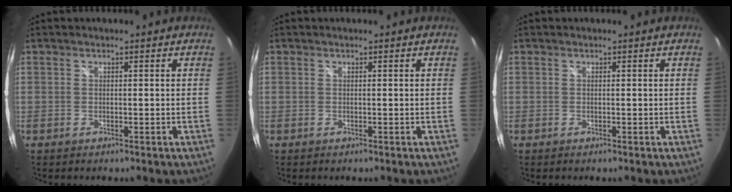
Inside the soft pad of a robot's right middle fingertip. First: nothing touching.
{"total": 0.0}
{"total": 0.0}